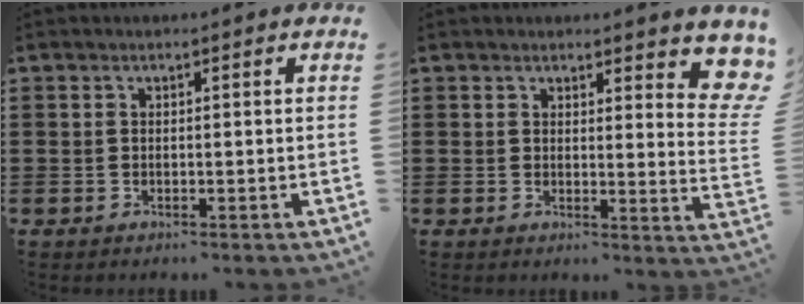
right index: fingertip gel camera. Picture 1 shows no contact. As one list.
[{"total": 3.5, "force": [3.0, 0.9, 1.6], "torque": [-0.019, -0.009, 0.050]}]